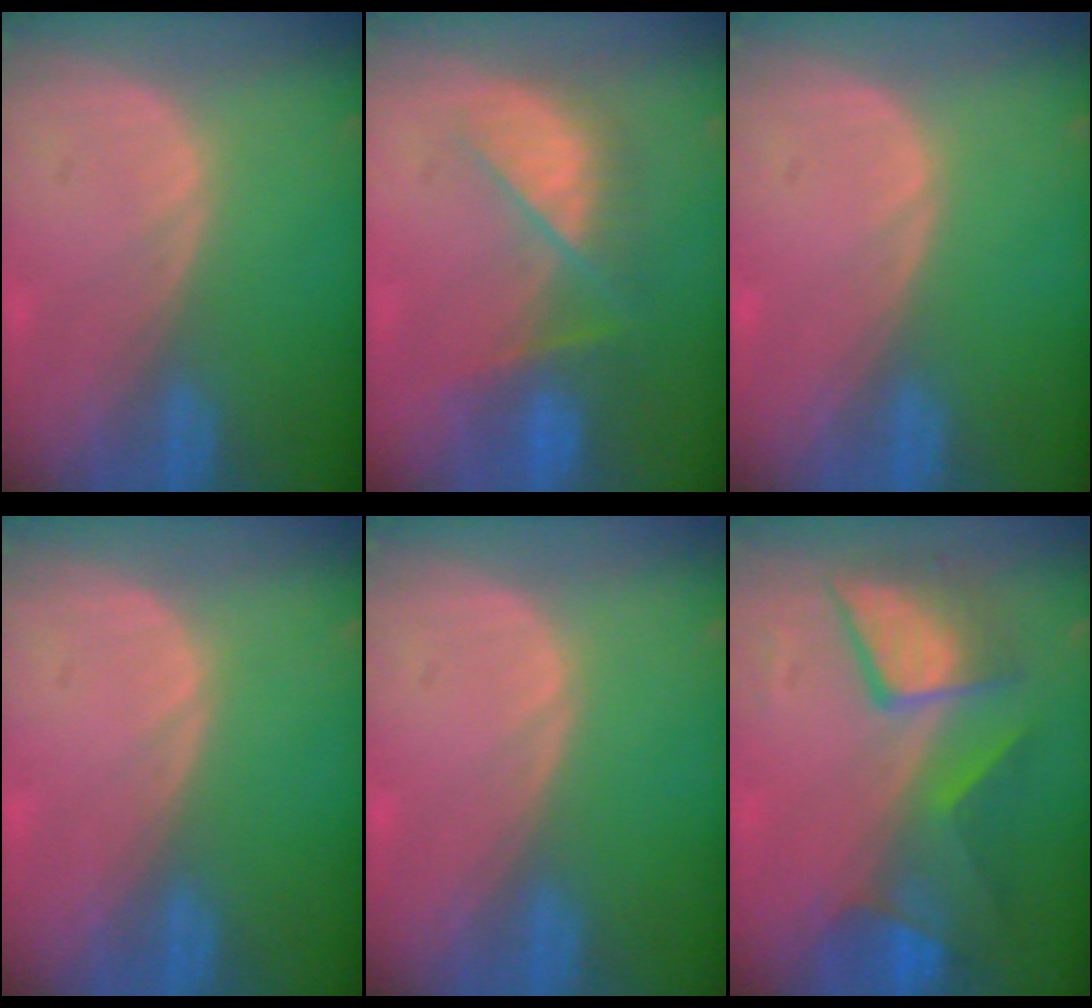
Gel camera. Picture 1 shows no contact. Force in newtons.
{"total": 7.4, "press": 7.2, "slide": 1.9}
{"total": 0.0}
{"total": 0.0}
{"total": 0.0}
{"total": 8.3, "press": 8.3, "slide": 0.4}